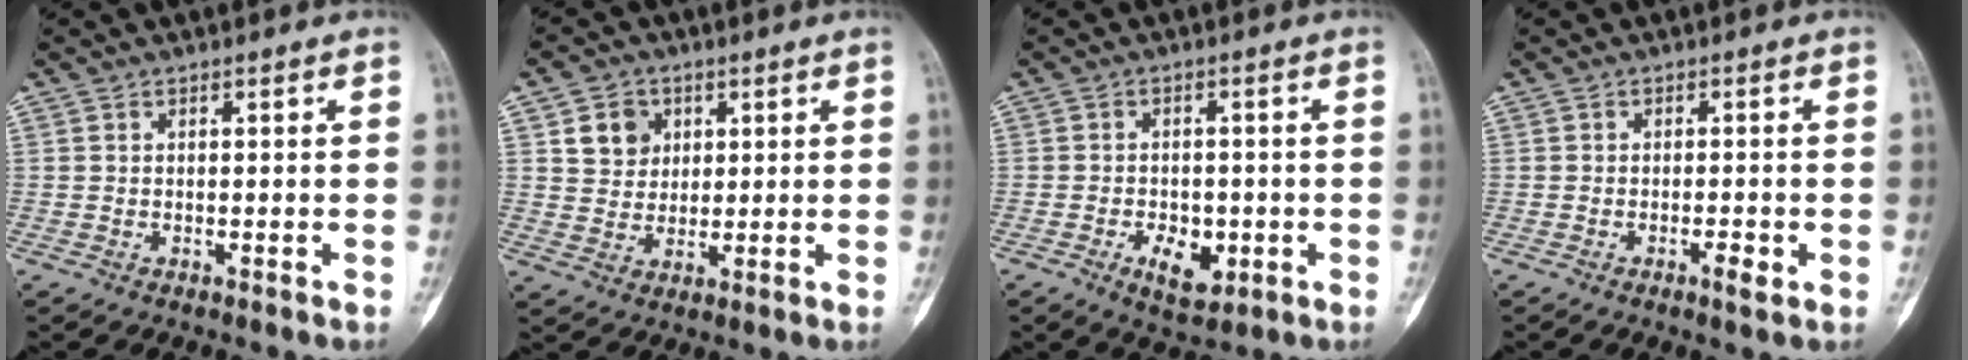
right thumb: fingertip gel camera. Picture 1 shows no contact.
{"total": 6.5, "force": [2.4, 5.5, 2.3], "torque": [-0.013, -0.008, 0.044]}
{"total": 6.0, "force": [-2.1, 3.6, 4.3], "torque": [-0.053, 0.004, -0.026]}
{"total": 2.5, "force": [-1.0, 0.6, 2.2], "torque": [-0.036, -0.003, -0.018]}